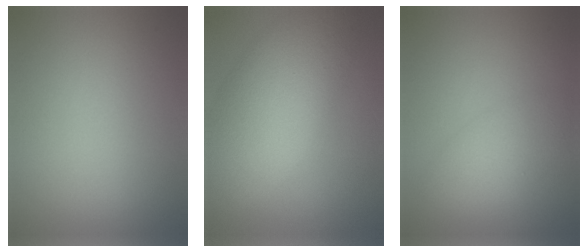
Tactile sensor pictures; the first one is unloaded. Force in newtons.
{"total": 8.6, "press": 8.6, "slide": 0.5}
{"total": 3.3, "press": 3.3, "slide": 0.1}